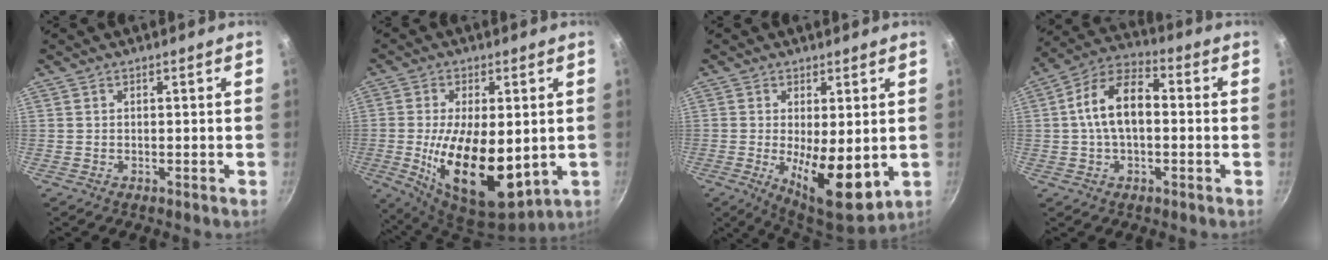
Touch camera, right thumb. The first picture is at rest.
{"total": 18.7, "force": [-1.7, 9.3, 16.1], "torque": [-0.269, -0.018, -0.015]}
{"total": 12.2, "force": [-1.3, 4.6, 11.2], "torque": [-0.159, -0.020, -0.005]}
{"total": 12.0, "force": [0.2, 7.0, 9.7], "torque": [-0.158, 0.039, -0.010]}